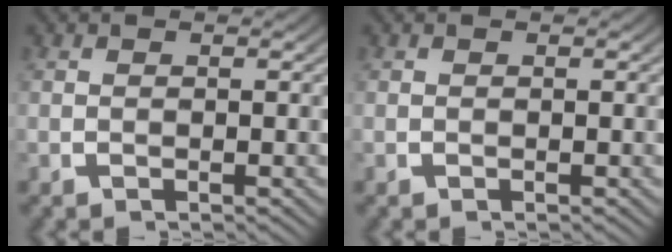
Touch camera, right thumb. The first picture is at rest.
{"total": 0.0}